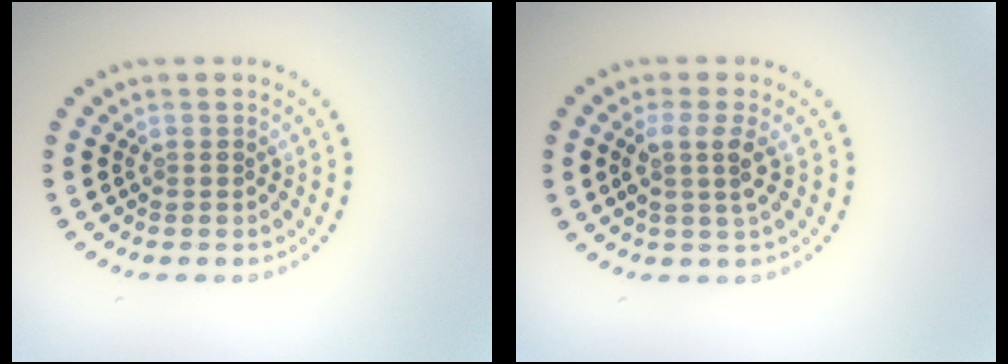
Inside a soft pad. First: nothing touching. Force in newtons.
{"total": 2.4, "press": 1.8, "slide": 1.6}